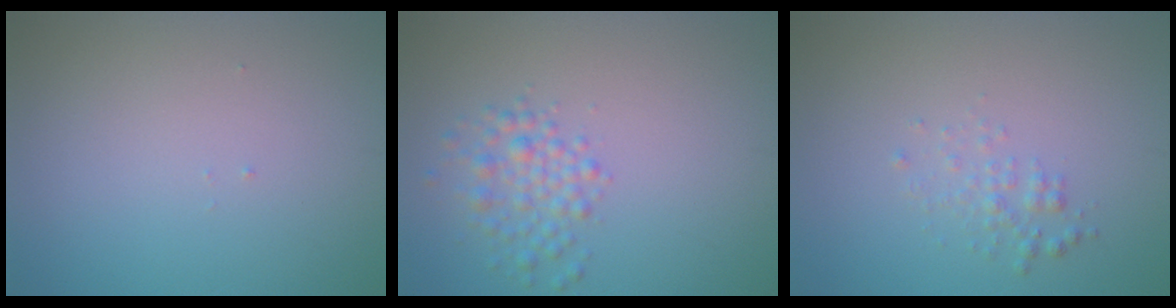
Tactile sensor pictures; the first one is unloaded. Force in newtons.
{"total": 2.5, "press": 2.5, "slide": 0.0}
{"total": 1.3, "press": 1.3, "slide": 0.0}